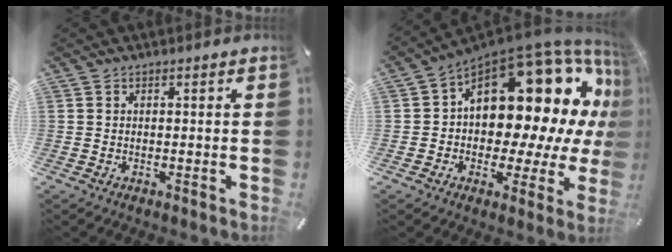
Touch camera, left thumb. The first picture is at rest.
{"total": 22.0, "force": [7.5, 12.9, 16.1], "torque": [-0.228, -0.072, 0.131]}